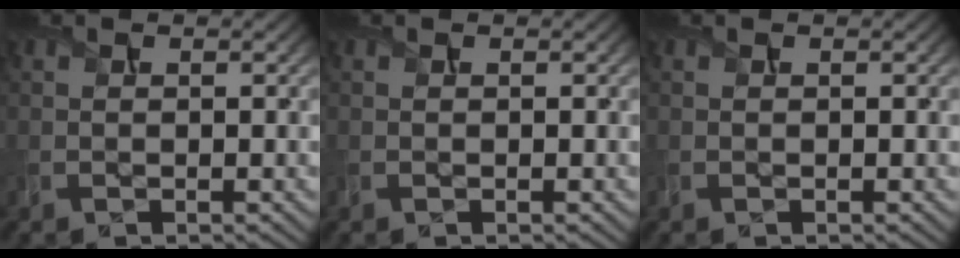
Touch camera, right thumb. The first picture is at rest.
{"total": 0.0}
{"total": 0.0}